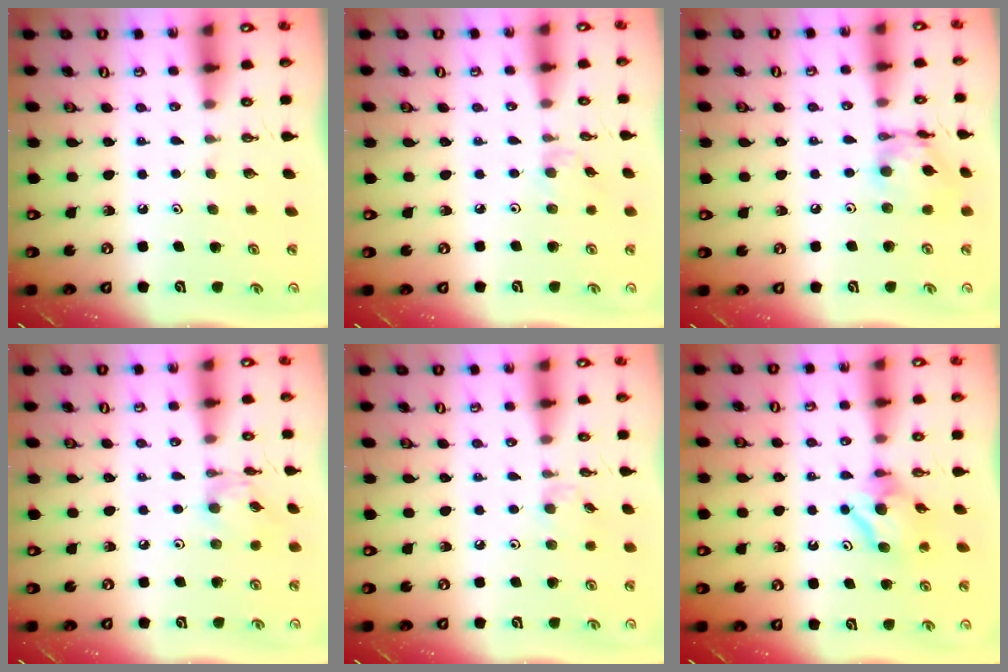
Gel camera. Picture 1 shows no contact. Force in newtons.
{"total": 2.2, "press": 2.2, "slide": 0.4}
{"total": 12.0, "press": 12.0, "slide": 0.9}
{"total": 3.1, "press": 3.1, "slide": 0.1}
{"total": 2.9, "press": 2.8, "slide": 0.5}
{"total": 7.8, "press": 7.8, "slide": 0.7}